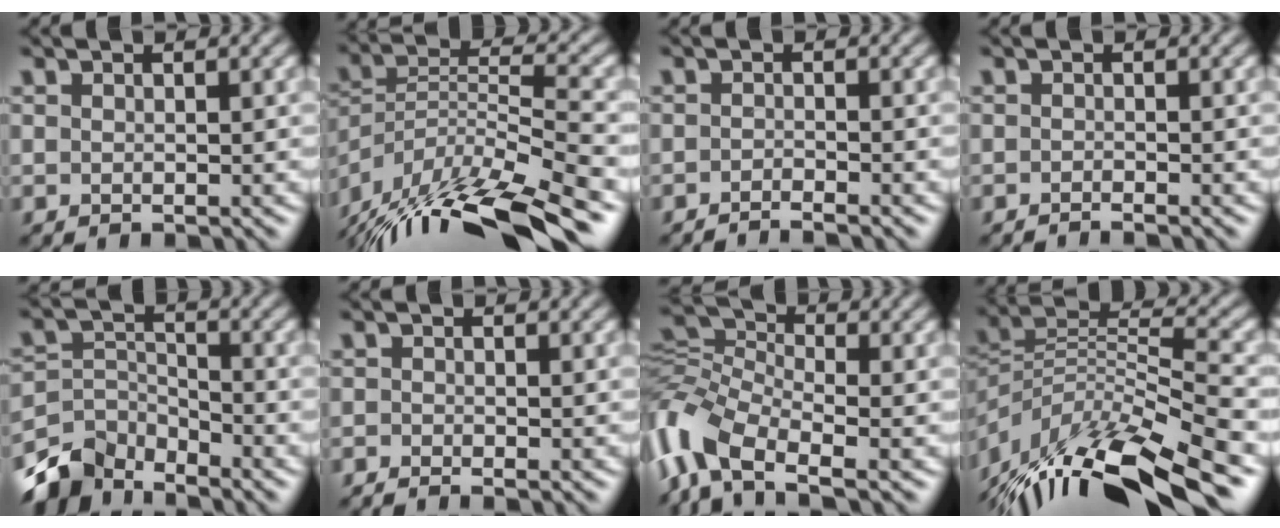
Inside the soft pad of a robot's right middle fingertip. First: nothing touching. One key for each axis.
{"total": 14.9, "fx": -11.5, "fy": 3.6, "fz": 8.8, "tx": -0.172, "ty": 0.005, "tz": -0.191}
{"total": 1.6, "fx": -1.4, "fy": 0.2, "fz": 0.7, "tx": -0.001, "ty": -0.002, "tz": -0.030}
{"total": 1.0, "fx": -0.9, "fy": 0.1, "fz": 0.4, "tx": -0.001, "ty": -0.001, "tz": -0.020}
{"total": 6.2, "fx": -5.3, "fy": 2.7, "fz": 1.8, "tx": -0.037, "ty": -0.010, "tz": -0.109}
{"total": 1.6, "fx": -1.5, "fy": 0.1, "fz": 0.6, "tx": -0.011, "ty": -0.007, "tz": -0.031}
{"total": 8.6, "fx": -4.3, "fy": 4.4, "fz": 6.1, "tx": -0.131, "ty": 0.004, "tz": -0.101}
{"total": 13.4, "fx": -8.4, "fy": 4.1, "fz": 9.6, "tx": -0.195, "ty": 0.015, "tz": -0.149}